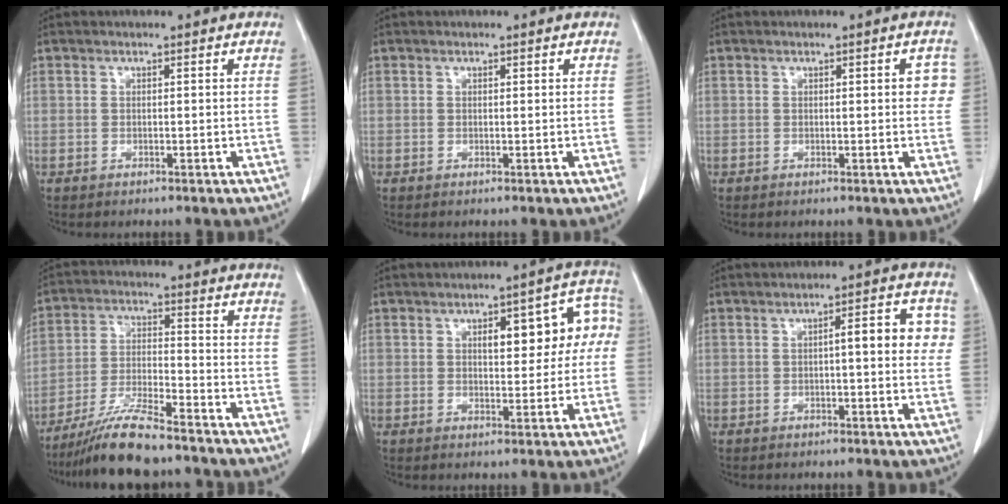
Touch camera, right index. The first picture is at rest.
{"total": 0.0}
{"total": 2.6, "force": [0.5, 0.9, 2.4], "torque": [-0.018, 0.005, 0.002]}
{"total": 10.0, "force": [-8.4, 0.7, 5.4], "torque": [-0.104, -0.020, -0.155]}
{"total": 9.8, "force": [2.1, 3.9, 8.8], "torque": [-0.100, 0.039, 0.027]}
{"total": 6.3, "force": [0.7, 1.6, 6.0], "torque": [-0.075, 0.018, 0.005]}